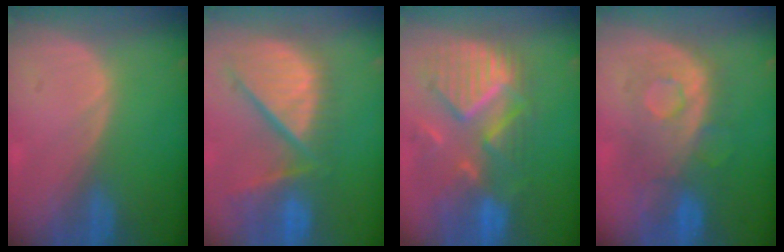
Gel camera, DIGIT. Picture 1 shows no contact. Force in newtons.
{"total": 12.5, "press": 10.7, "slide": 6.5}
{"total": 11.8, "press": 10.3, "slide": 5.8}
{"total": 8.6, "press": 8.4, "slide": 1.4}